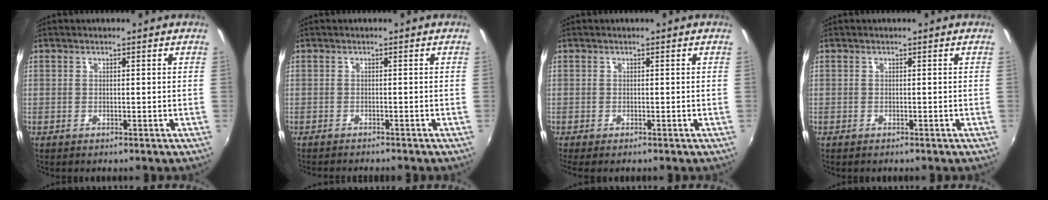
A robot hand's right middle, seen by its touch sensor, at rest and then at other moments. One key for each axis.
{"total": 3.2, "fx": -3.0, "fy": 0.0, "fz": 1.1, "tx": -0.029, "ty": -0.014, "tz": -0.047}
{"total": 1.1, "fx": -0.8, "fy": -0.1, "fz": 0.8, "tx": -0.018, "ty": -0.004, "tz": -0.010}
{"total": 0.0}